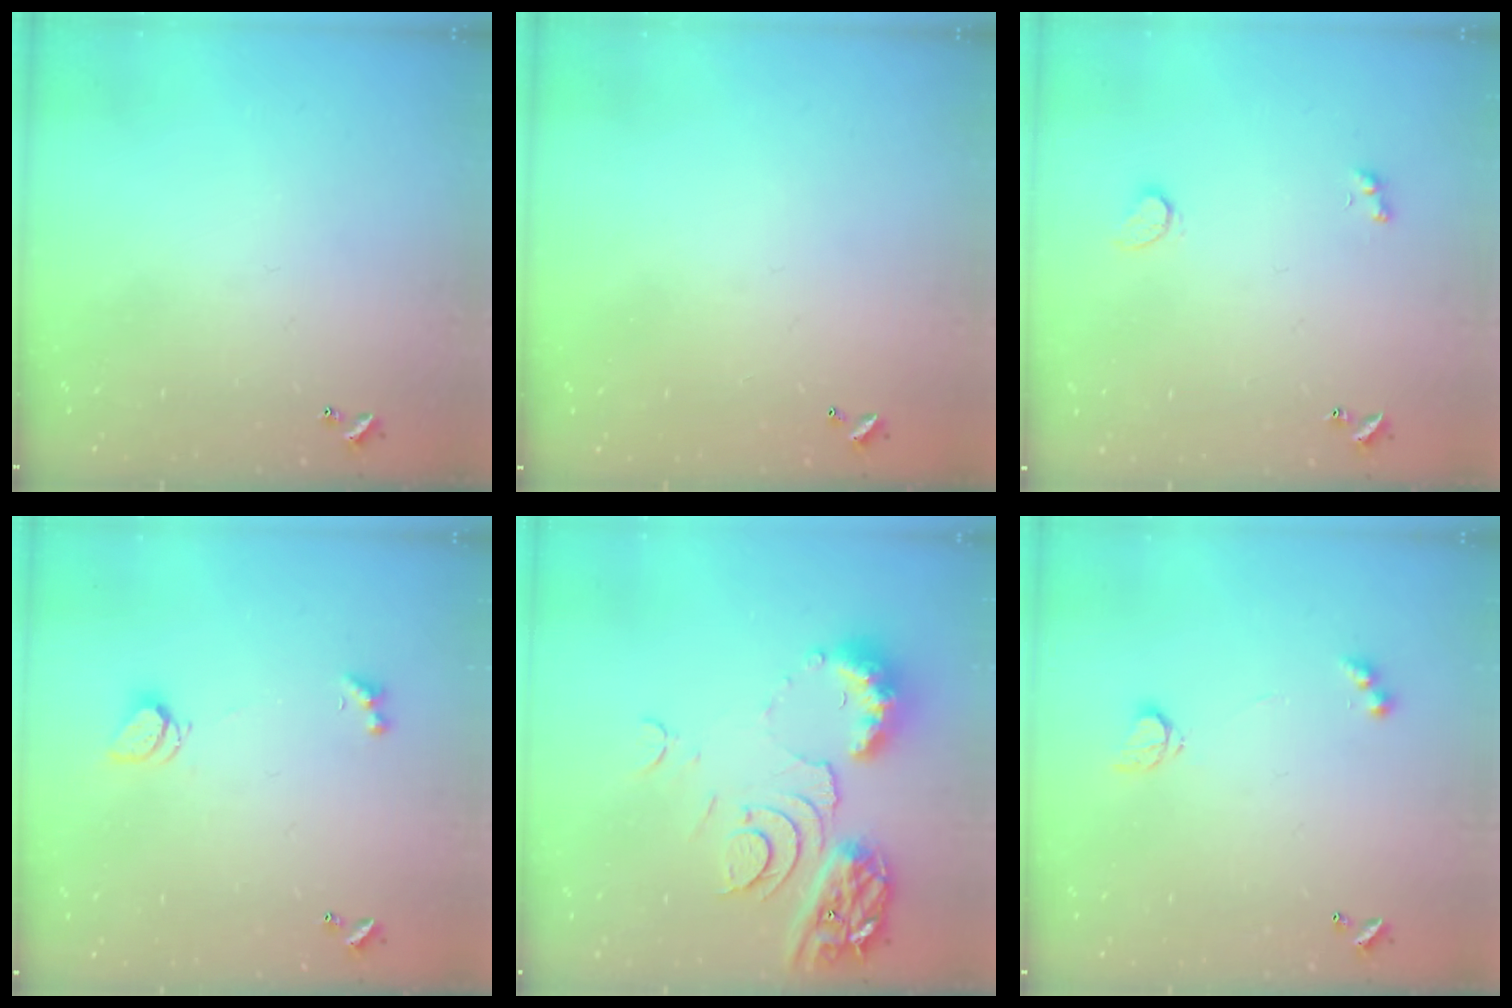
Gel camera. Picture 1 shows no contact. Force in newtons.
{"total": 2.8, "press": 2.8, "slide": 0.1}
{"total": 3.9, "press": 3.8, "slide": 1.1}
{"total": 2.0, "press": 1.9, "slide": 0.5}
{"total": 11.1, "press": 11.0, "slide": 1.3}
{"total": 3.7, "press": 3.6, "slide": 0.6}